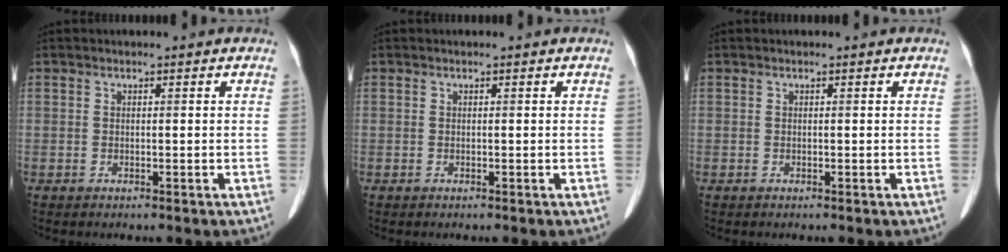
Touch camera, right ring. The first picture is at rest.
{"total": 0.0}
{"total": 0.0}